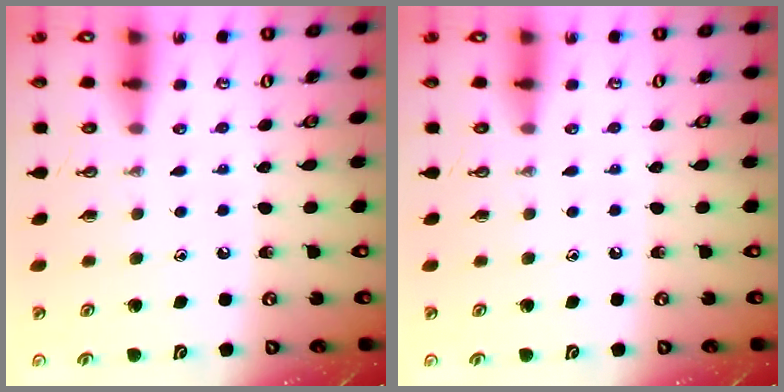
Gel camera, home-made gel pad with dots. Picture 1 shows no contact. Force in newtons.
{"total": 0.0}